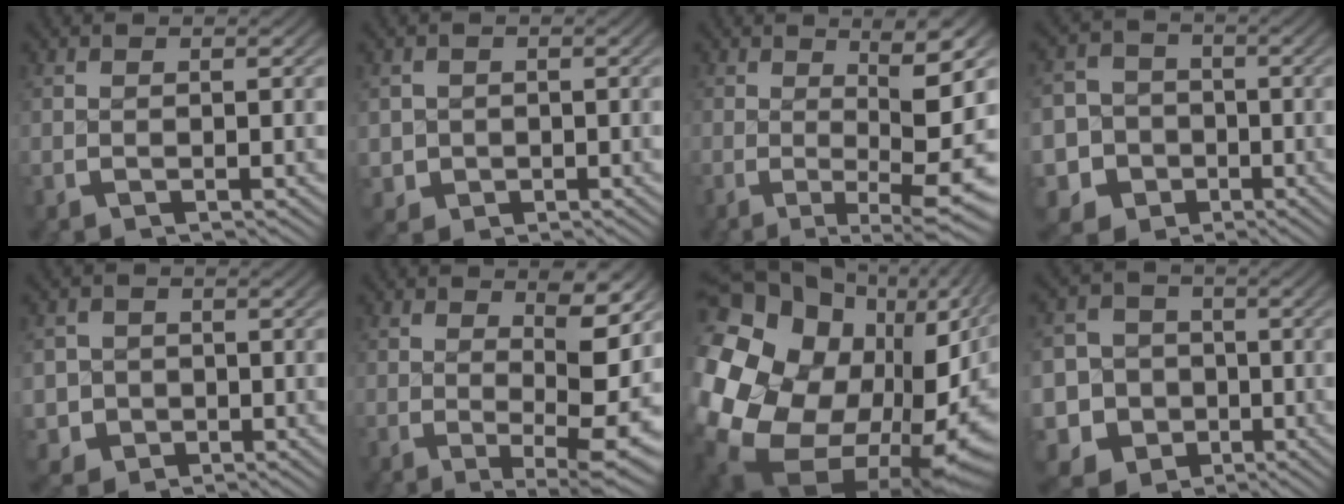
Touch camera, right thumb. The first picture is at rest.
{"total": 3.3, "force": [-0.6, 3.1, 1.0], "torque": [-0.034, -0.024, 0.002]}
{"total": 8.6, "force": [-1.3, 2.9, 7.9], "torque": [-0.116, -0.028, -0.006]}
{"total": 13.8, "force": [-5.2, 12.0, 4.5], "torque": [-0.101, -0.062, -0.085]}
{"total": 5.6, "force": [-1.6, 5.1, 1.8], "torque": [-0.046, -0.031, -0.016]}
{"total": 7.6, "force": [-0.8, 2.5, 7.2], "torque": [-0.104, -0.029, -0.001]}
{"total": 25.3, "force": [-3.2, 17.4, 18.0], "torque": [-0.357, -0.090, -0.009]}
{"total": 15.6, "force": [-6.0, 13.4, 5.3], "torque": [-0.126, -0.073, -0.096]}